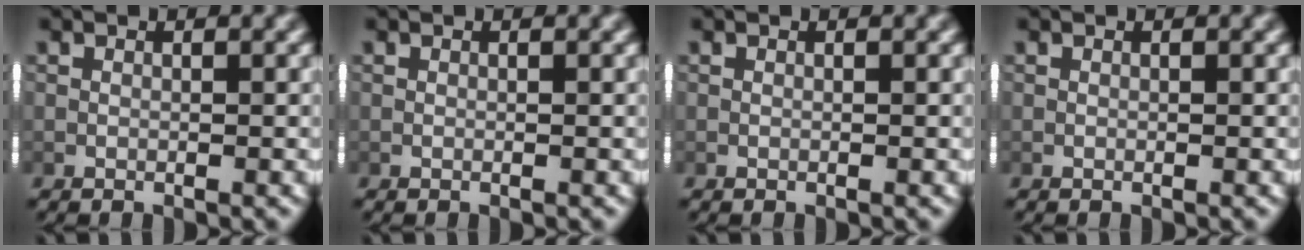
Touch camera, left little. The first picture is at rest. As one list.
[{"total": 0.0}, {"total": 0.0}, {"total": 0.0}]